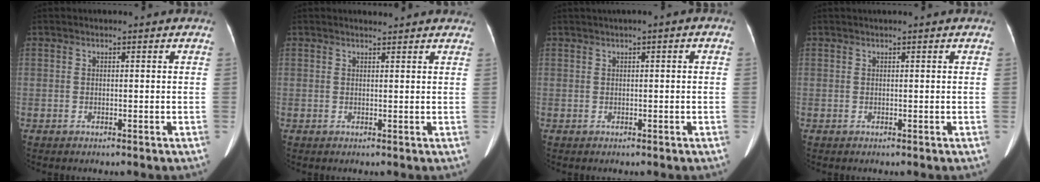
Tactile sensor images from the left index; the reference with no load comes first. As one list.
[{"total": 3.5, "force": [3.3, 0.6, 0.7], "torque": [-0.012, 0.013, 0.033]}, {"total": 1.4, "force": [0.3, 0.1, 1.3], "torque": [-0.025, 0.009, 0.004]}, {"total": 0.6, "force": [0.4, -0.2, 0.4], "torque": [-0.011, 0.010, 0.012]}]